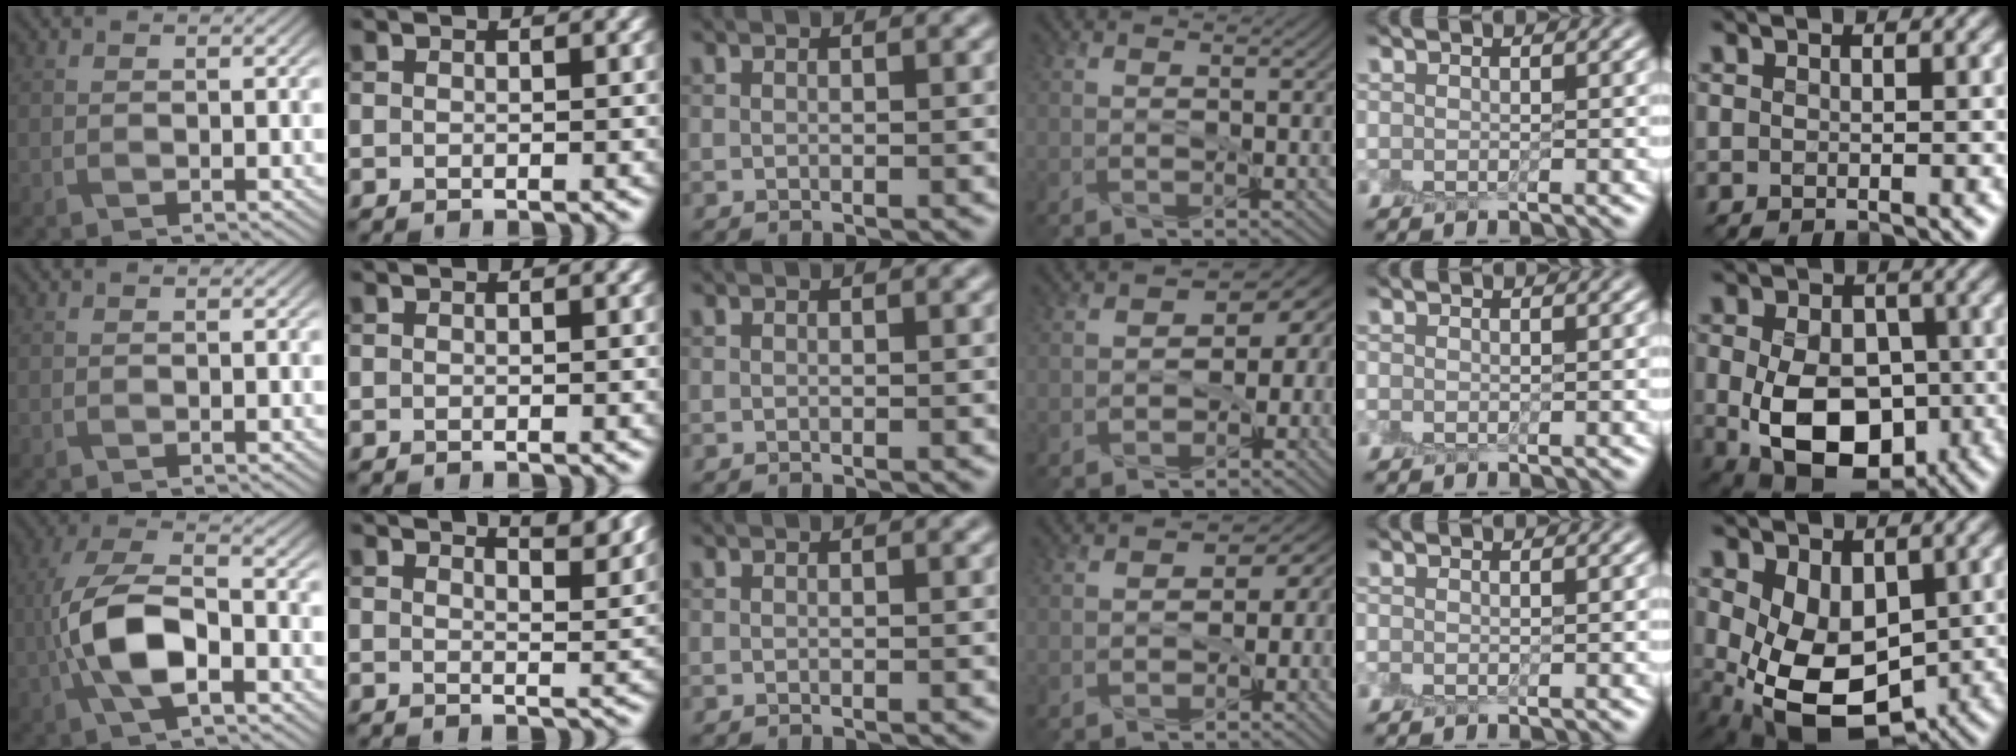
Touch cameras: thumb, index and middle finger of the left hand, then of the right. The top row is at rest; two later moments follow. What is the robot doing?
{"motion": "peel", "object": "lint roller sheet"}